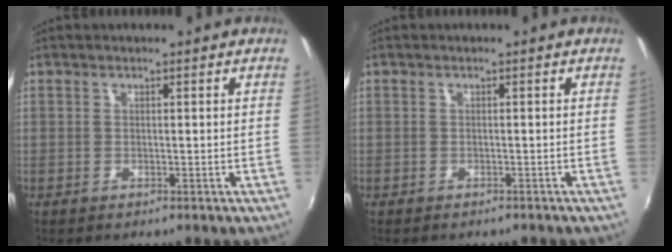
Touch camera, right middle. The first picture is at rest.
{"total": 1.5, "force": [-1.4, 0.3, 0.6], "torque": [-0.014, -0.011, -0.019]}